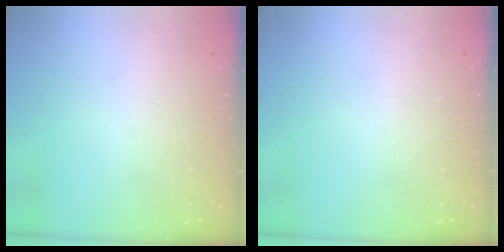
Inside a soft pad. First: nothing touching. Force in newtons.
{"total": 0.0}